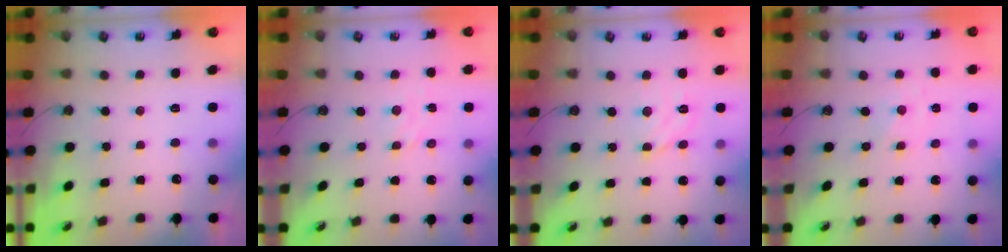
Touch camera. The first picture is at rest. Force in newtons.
{"total": 1.8, "press": 1.8, "slide": 0.3}
{"total": 8.1, "press": 8.0, "slide": 1.1}
{"total": 0.0}